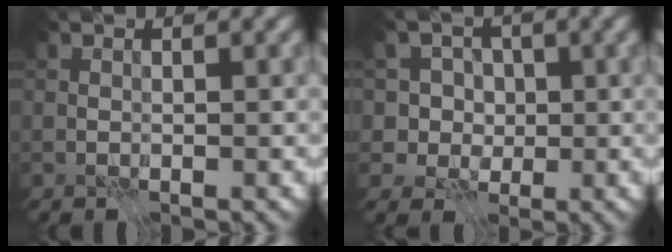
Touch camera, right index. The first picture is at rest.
{"total": 4.6, "force": [1.1, 4.2, 1.5], "torque": [-0.007, -0.001, 0.005]}